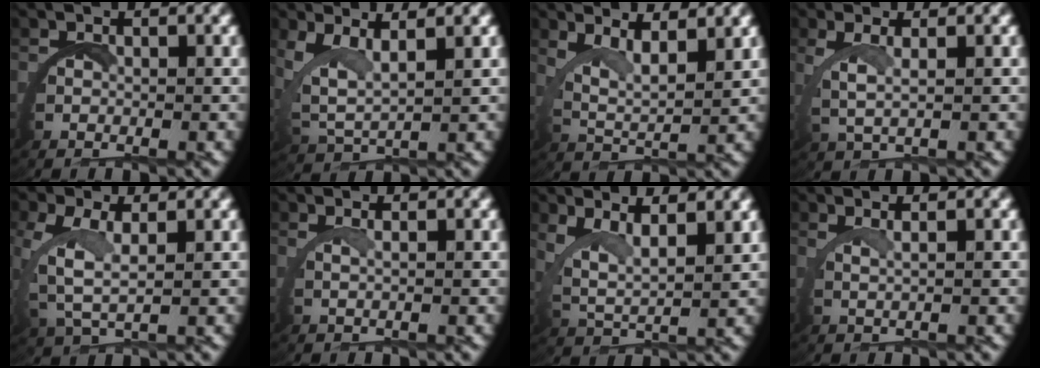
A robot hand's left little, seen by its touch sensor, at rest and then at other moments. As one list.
[{"total": 5.1, "force": [2.5, 2.8, 3.5], "torque": [-0.101, -0.006, 0.048]}, {"total": 4.7, "force": [3.0, 1.7, 3.2], "torque": [-0.071, -0.009, 0.049]}, {"total": 2.5, "force": [1.4, 0.2, 2.1], "torque": [-0.061, -0.005, 0.033]}, {"total": 3.6, "force": [1.2, 1.5, 3.0], "torque": [-0.087, -0.012, 0.034]}, {"total": 1.4, "force": [0.9, -0.7, 0.8], "torque": [-0.025, 0.004, 0.017]}, {"total": 5.2, "force": [2.8, 2.6, 3.5], "torque": [-0.090, -0.009, 0.048]}, {"total": 1.9, "force": [1.3, -0.8, 1.0], "torque": [-0.026, 0.003, 0.025]}]